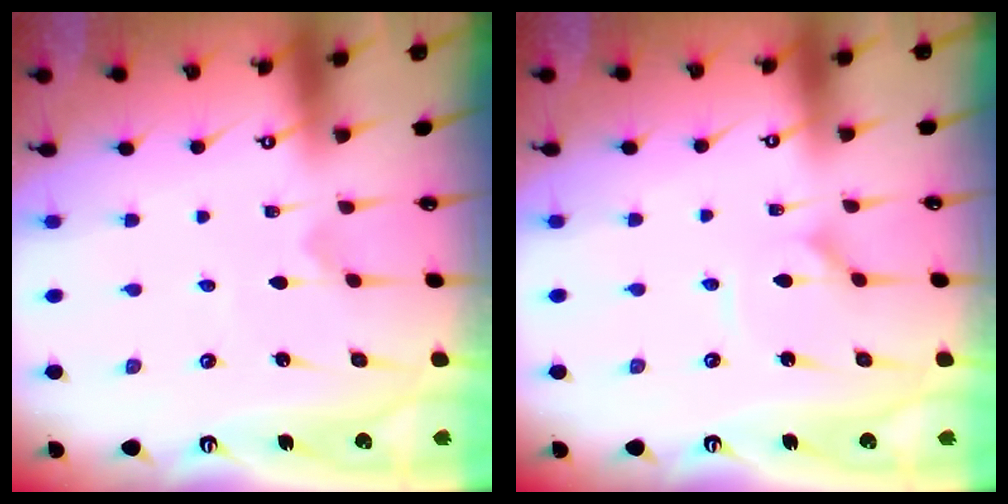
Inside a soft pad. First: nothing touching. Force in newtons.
{"total": 1.9, "press": 1.9, "slide": 0.2}